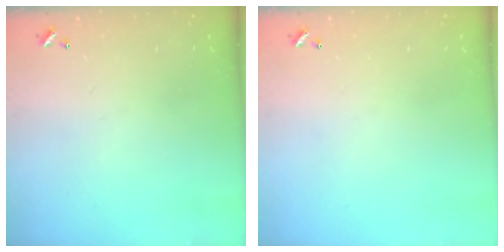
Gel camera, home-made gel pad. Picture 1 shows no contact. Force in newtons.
{"total": 0.0}